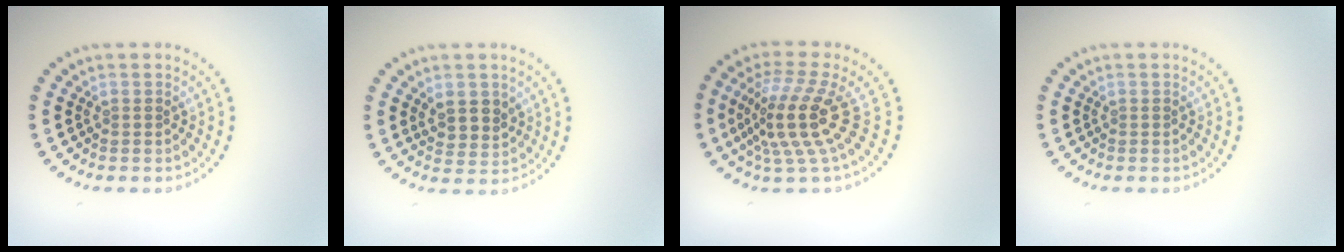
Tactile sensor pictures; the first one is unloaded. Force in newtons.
{"total": 2.5, "press": 2.3, "slide": 0.9}
{"total": 5.1, "press": 3.6, "slide": 3.5}
{"total": 0.0}